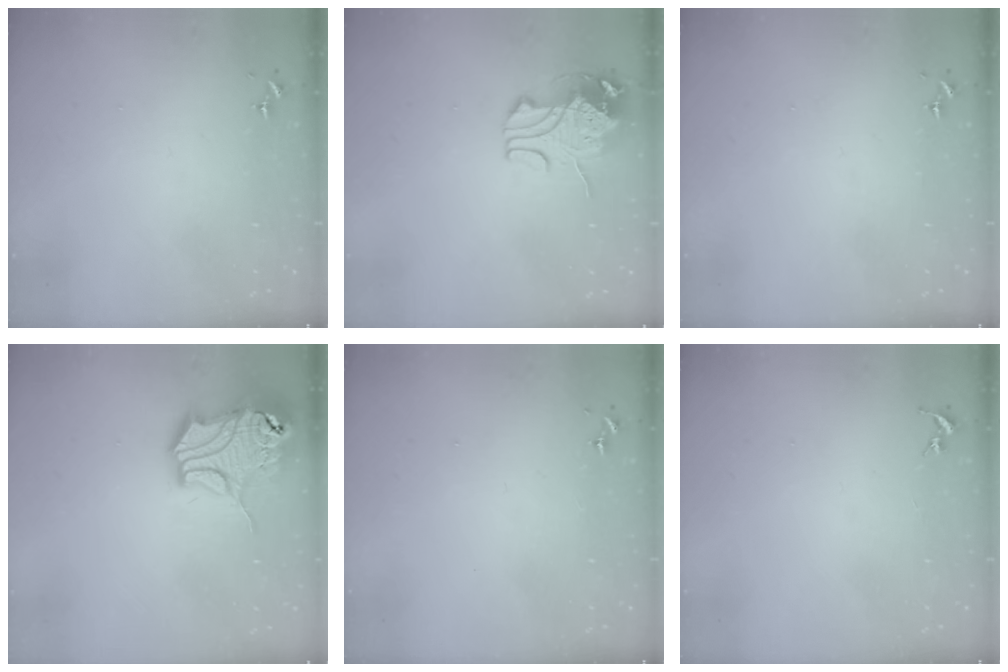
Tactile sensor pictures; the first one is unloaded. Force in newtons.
{"total": 11.6, "press": 11.5, "slide": 1.5}
{"total": 0.0}
{"total": 16.3, "press": 16.2, "slide": 2.2}
{"total": 0.0}
{"total": 0.0}